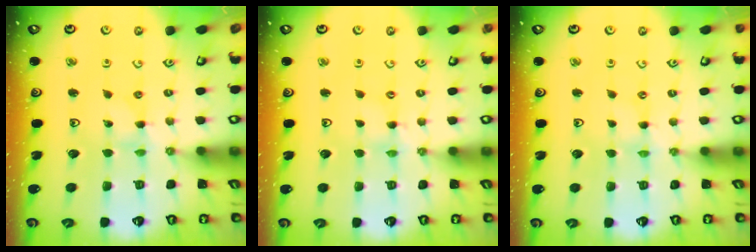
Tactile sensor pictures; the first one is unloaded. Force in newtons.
{"total": 1.2, "press": 1.2, "slide": 0.2}
{"total": 0.0}